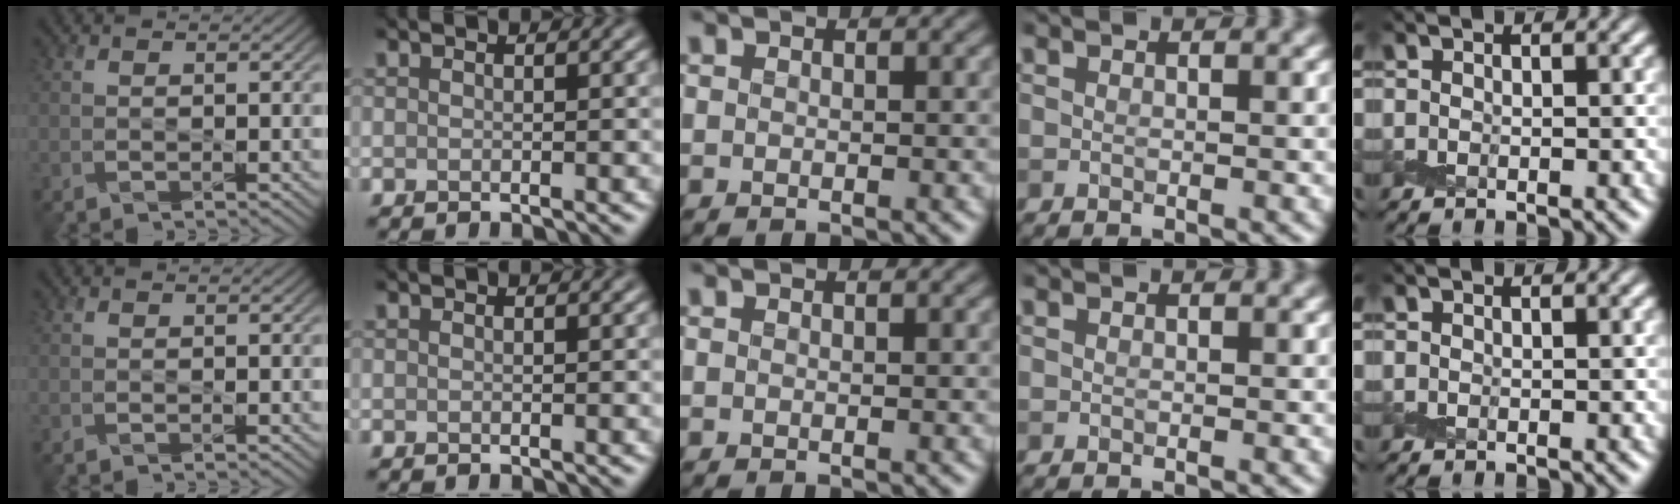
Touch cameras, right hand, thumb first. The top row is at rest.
{}